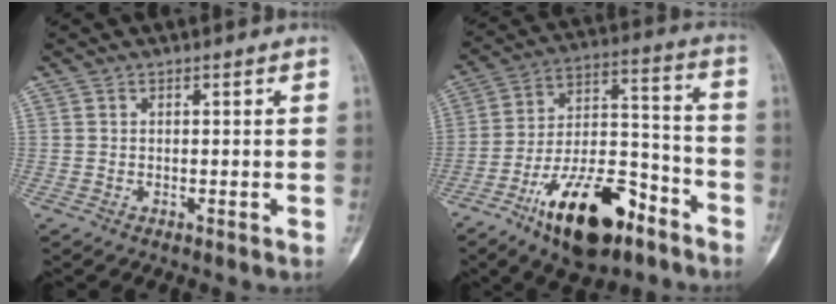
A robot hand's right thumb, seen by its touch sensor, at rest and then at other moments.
{"total": 20.7, "force": [-12.0, 9.0, 14.2], "torque": [-0.228, 0.081, -0.202]}